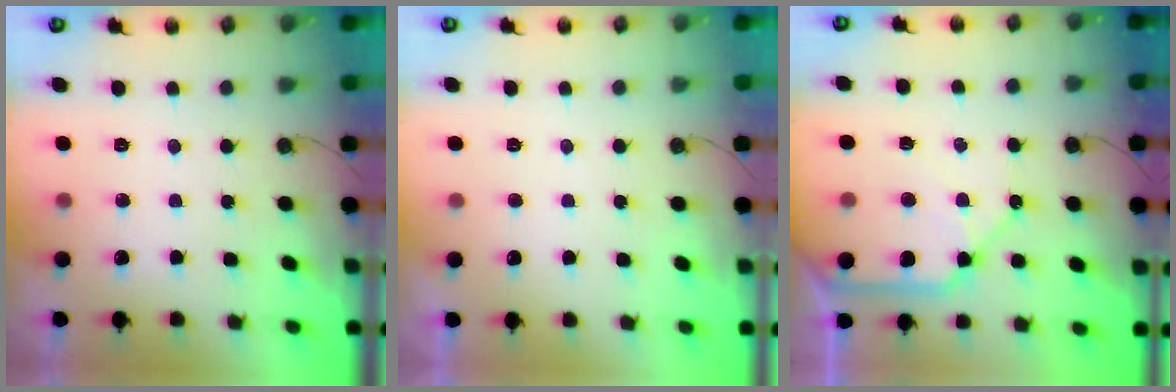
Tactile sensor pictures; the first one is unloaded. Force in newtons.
{"total": 0.0}
{"total": 10.4, "press": 10.4, "slide": 1.2}